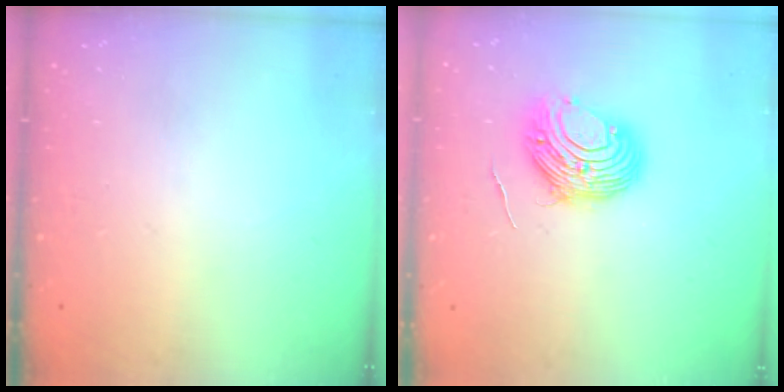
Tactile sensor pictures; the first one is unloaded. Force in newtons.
{"total": 10.1, "press": 10.0, "slide": 0.9}